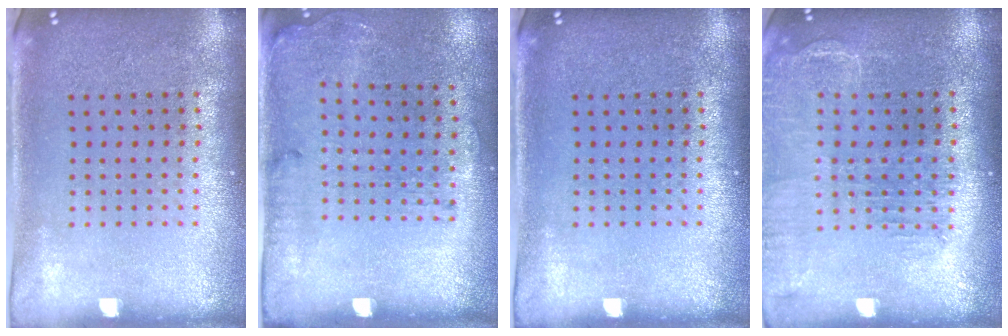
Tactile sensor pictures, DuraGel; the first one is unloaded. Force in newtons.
{"total": 1.7, "press": 1.2, "slide": 1.2}
{"total": 0.0}
{"total": 1.6, "press": 1.6, "slide": 0.4}